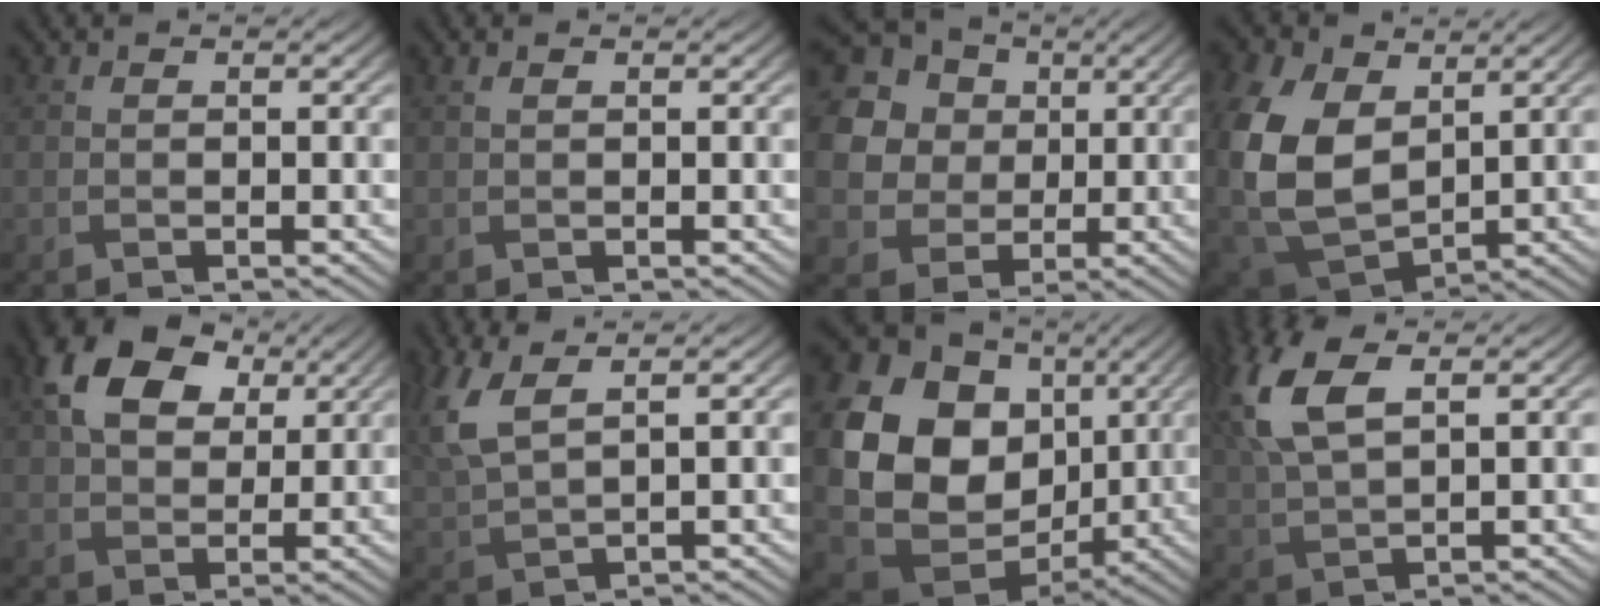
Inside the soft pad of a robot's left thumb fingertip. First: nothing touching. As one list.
[{"total": 0.6, "force": [0.3, 0.1, 0.5], "torque": [-0.015, 0.003, 0.006]}, {"total": 21.2, "force": [6.9, 18.4, 7.9], "torque": [-0.284, 0.026, 0.117]}, {"total": 13.2, "force": [2.4, 9.4, 8.9], "torque": [-0.247, -0.009, 0.049]}, {"total": 10.2, "force": [4.1, 6.8, 6.4], "torque": [-0.155, 0.014, 0.072]}, {"total": 6.9, "force": [3.2, 2.6, 5.5], "torque": [-0.152, 0.008, 0.070]}, {"total": 21.7, "force": [3.8, 17.3, 12.5], "torque": [-0.314, 0.005, 0.090]}, {"total": 9.8, "force": [3.8, 4.4, 7.9], "torque": [-0.216, 0.014, 0.076]}]